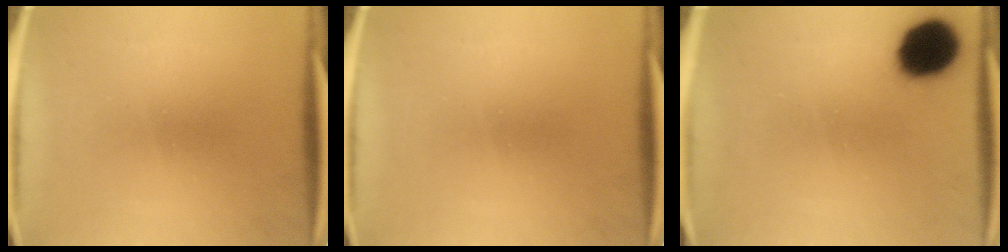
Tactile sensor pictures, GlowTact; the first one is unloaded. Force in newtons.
{"total": 0.0}
{"total": 14.8}